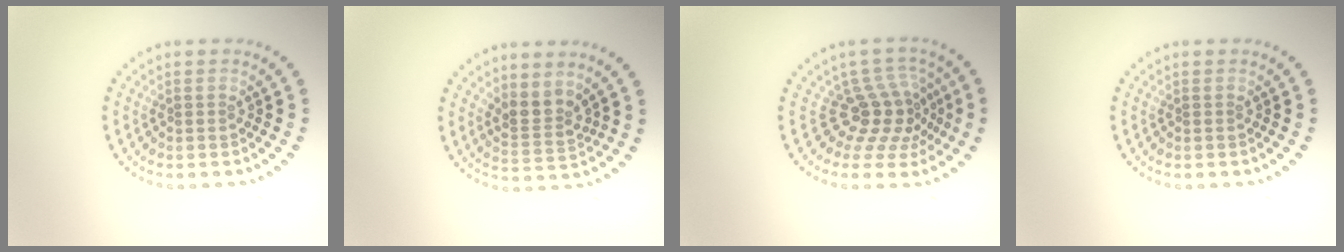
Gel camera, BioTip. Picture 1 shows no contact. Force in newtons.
{"total": 2.5, "press": 1.9, "slide": 1.7}
{"total": 3.9, "press": 2.6, "slide": 2.8}
{"total": 0.0}